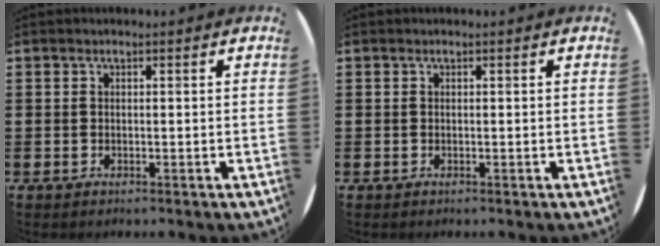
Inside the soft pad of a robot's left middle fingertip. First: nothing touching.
{"total": 0.0}